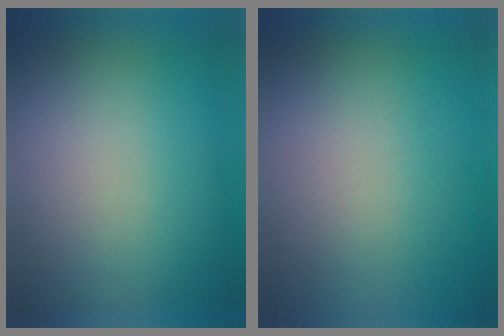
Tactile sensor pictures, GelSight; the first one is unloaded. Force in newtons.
{"total": 7.6}